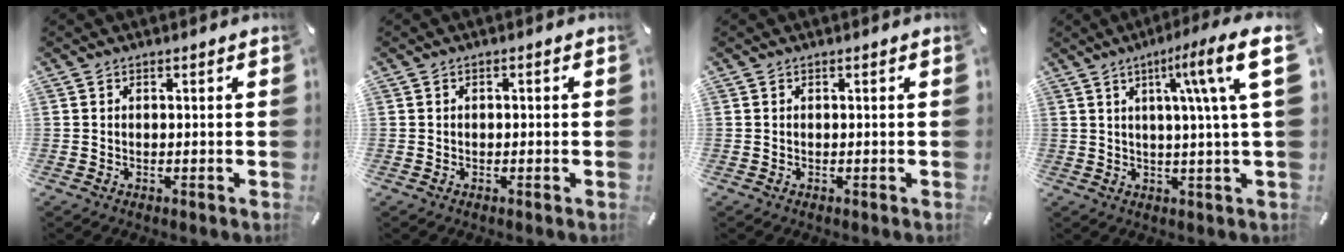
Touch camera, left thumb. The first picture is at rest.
{"total": 0.6, "force": [-0.3, 0.4, 0.4], "torque": [-0.007, -0.001, -0.005]}
{"total": 0.0}
{"total": 15.3, "force": [5.2, 0.9, 14.3], "torque": [-0.217, -0.027, 0.065]}